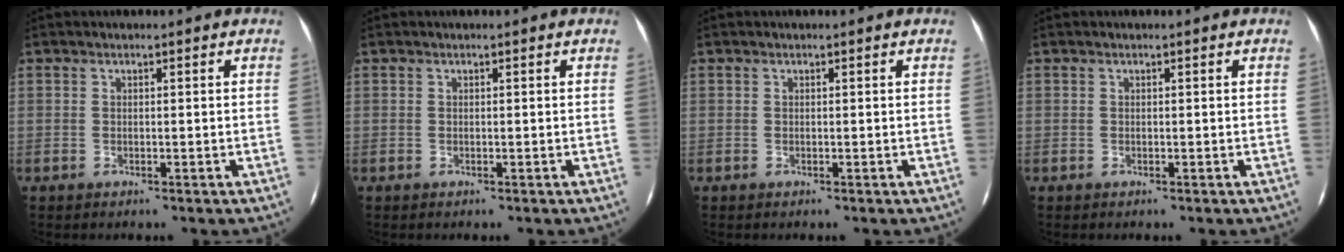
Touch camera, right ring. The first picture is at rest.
{"total": 0.0}
{"total": 0.0}
{"total": 0.0}